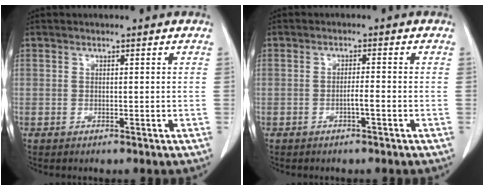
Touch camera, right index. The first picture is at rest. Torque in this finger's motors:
{"motor_torque": [0.42, -0.28, 0.18, 0.06]}